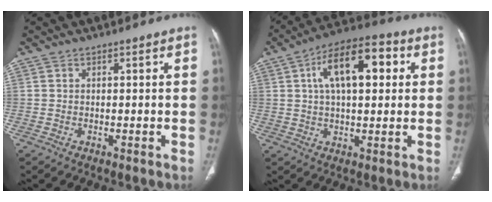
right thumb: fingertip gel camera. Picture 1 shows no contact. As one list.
[{"total": 14.7, "force": [4.0, 7.0, 12.3], "torque": [-0.185, 0.019, 0.058]}]